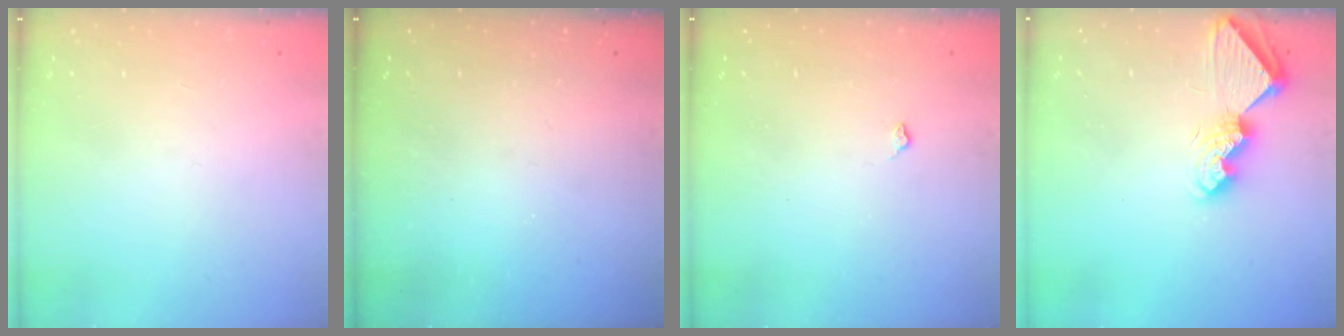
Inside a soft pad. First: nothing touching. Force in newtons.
{"total": 0.0}
{"total": 2.4, "press": 2.4, "slide": 0.5}
{"total": 9.5, "press": 9.4, "slide": 0.8}